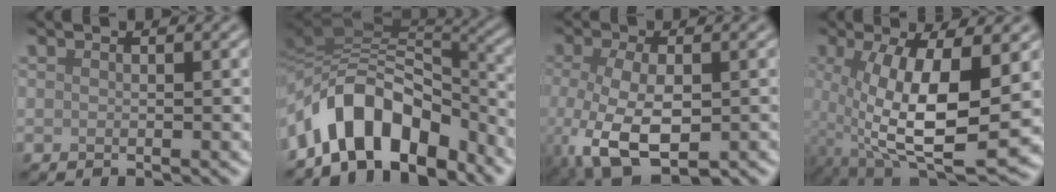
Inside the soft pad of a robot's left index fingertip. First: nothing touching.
{"total": 9.3, "force": [-5.0, 5.1, 5.8], "torque": [-0.073, 0.015, -0.091]}
{"total": 8.4, "force": [-3.0, 4.2, 6.6], "torque": [-0.147, -0.023, -0.044]}
{"total": 10.9, "force": [-0.5, 3.5, 10.3], "torque": [-0.195, -0.019, -0.002]}